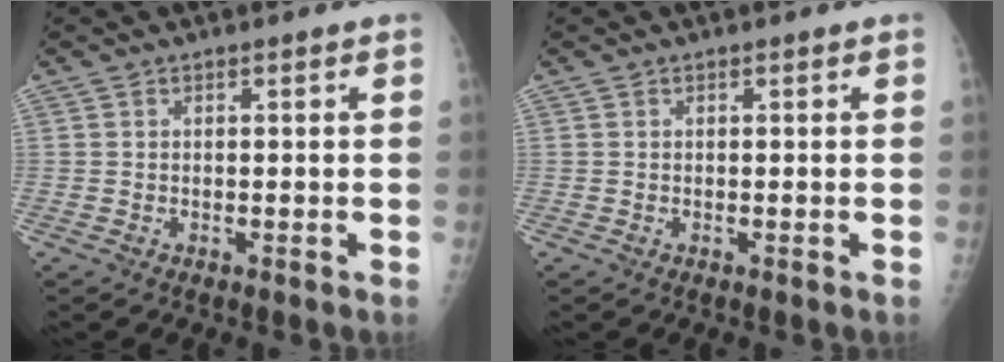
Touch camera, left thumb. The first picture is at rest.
{"total": 0.0}